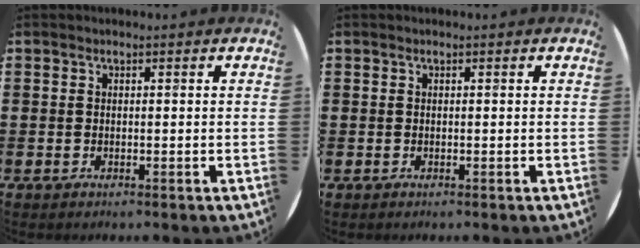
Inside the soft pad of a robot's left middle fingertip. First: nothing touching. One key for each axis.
{"total": 0.0}